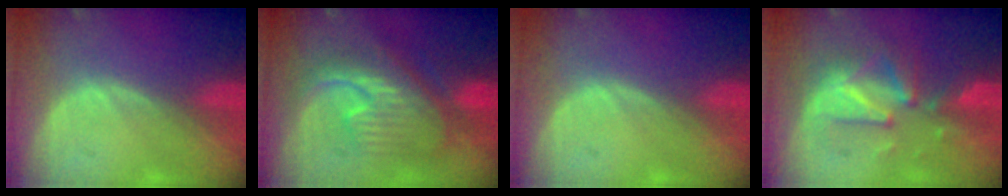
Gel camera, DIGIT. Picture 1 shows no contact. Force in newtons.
{"total": 9.7, "press": 9.7, "slide": 0.8}
{"total": 0.0}
{"total": 8.0, "press": 8.0, "slide": 0.8}